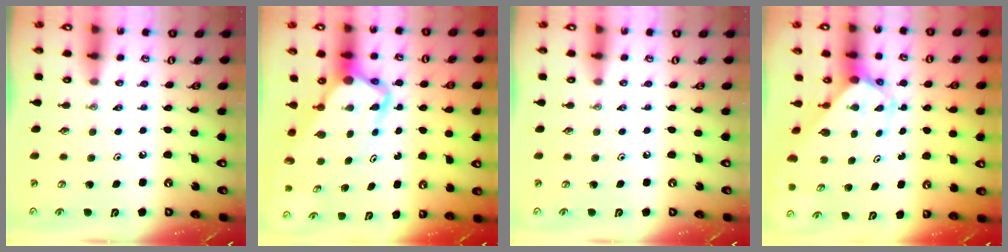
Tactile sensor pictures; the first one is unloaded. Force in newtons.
{"total": 7.8, "press": 7.7, "slide": 0.7}
{"total": 0.0}
{"total": 3.1, "press": 3.0, "slide": 0.3}